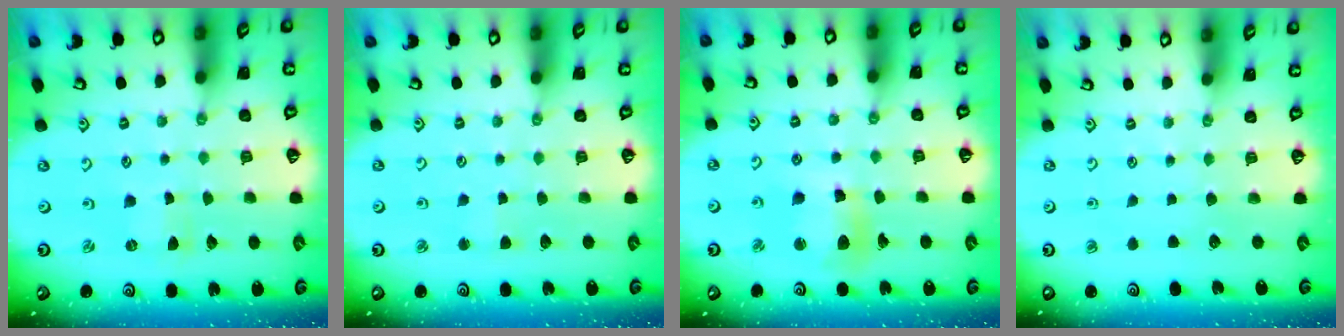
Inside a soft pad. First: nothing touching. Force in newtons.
{"total": 1.9, "press": 1.9, "slide": 0.3}
{"total": 10.9, "press": 10.7, "slide": 1.8}
{"total": 0.0}